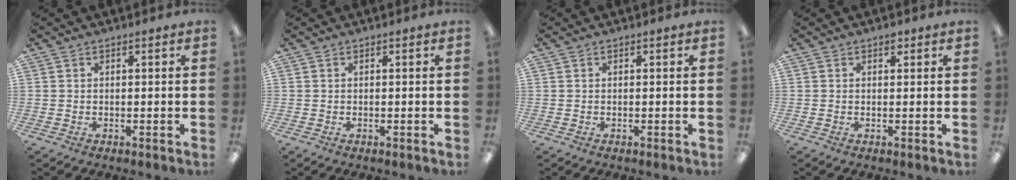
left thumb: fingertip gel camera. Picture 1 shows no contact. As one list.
[{"total": 0.0}, {"total": 0.0}, {"total": 1.2, "force": [0.8, 0.7, 0.6], "torque": [-0.006, -0.001, 0.012]}]